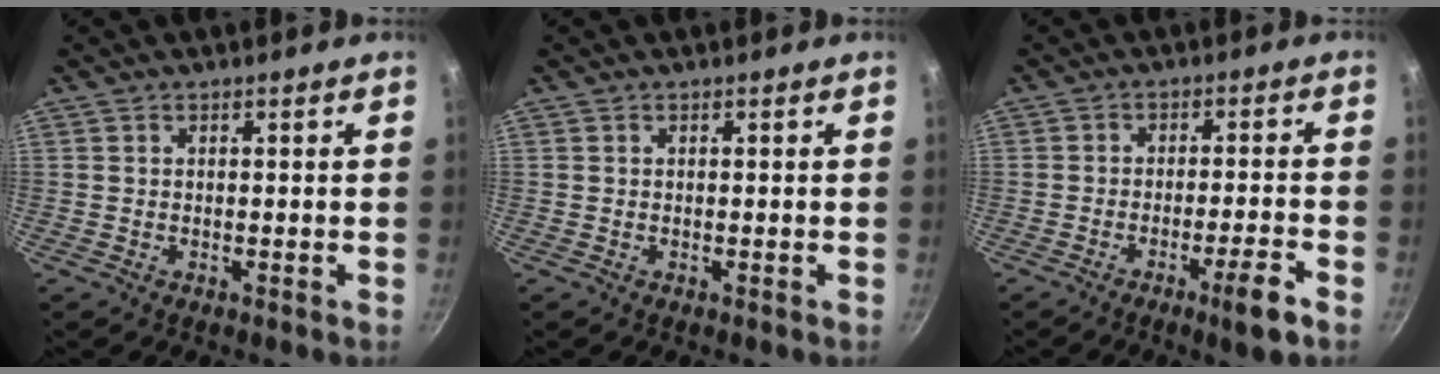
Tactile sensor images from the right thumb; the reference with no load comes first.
{"total": 0.0}
{"total": 6.6, "force": [-3.6, 0.4, 5.5], "torque": [-0.084, 0.024, -0.052]}